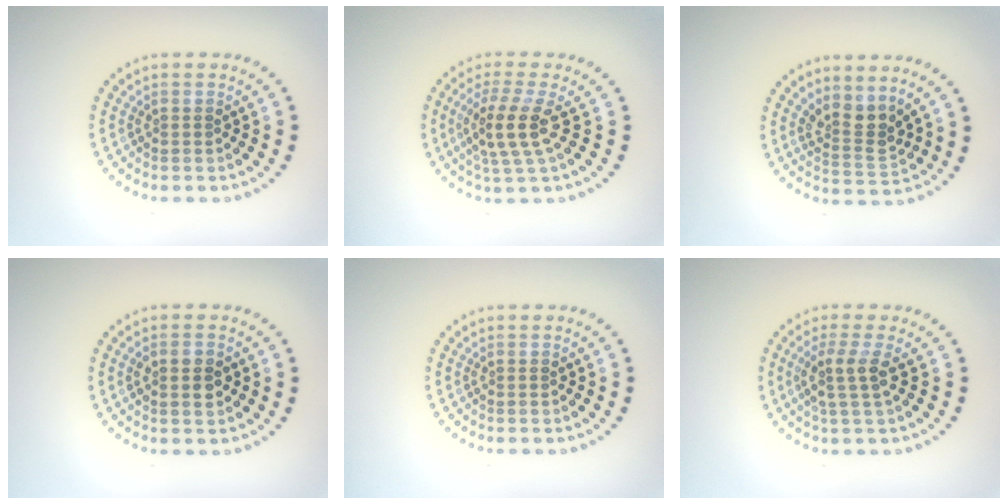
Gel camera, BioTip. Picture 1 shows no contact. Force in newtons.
{"total": 3.7, "press": 3.2, "slide": 2.0}
{"total": 2.7, "press": 2.1, "slide": 1.8}
{"total": 2.0, "press": 2.0, "slide": 0.3}
{"total": 0.0}
{"total": 2.6, "press": 2.0, "slide": 1.7}